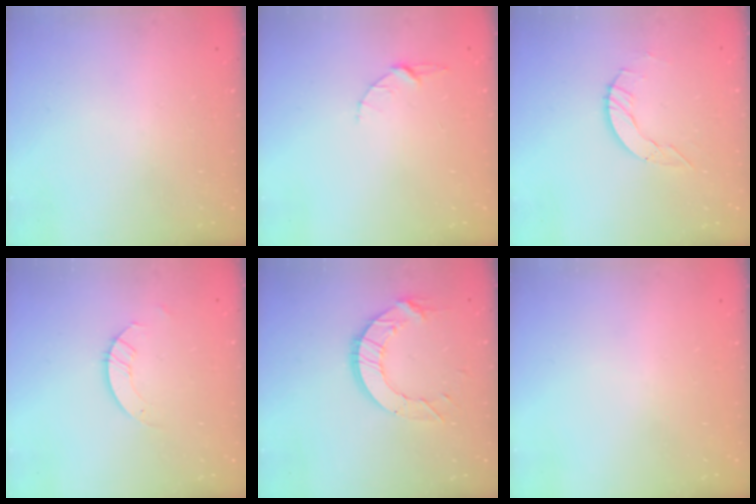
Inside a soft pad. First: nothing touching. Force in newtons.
{"total": 3.4, "press": 3.3, "slide": 0.4}
{"total": 5.5, "press": 5.5, "slide": 0.2}
{"total": 2.6, "press": 2.6, "slide": 0.2}
{"total": 10.4, "press": 10.3, "slide": 0.5}
{"total": 0.0}